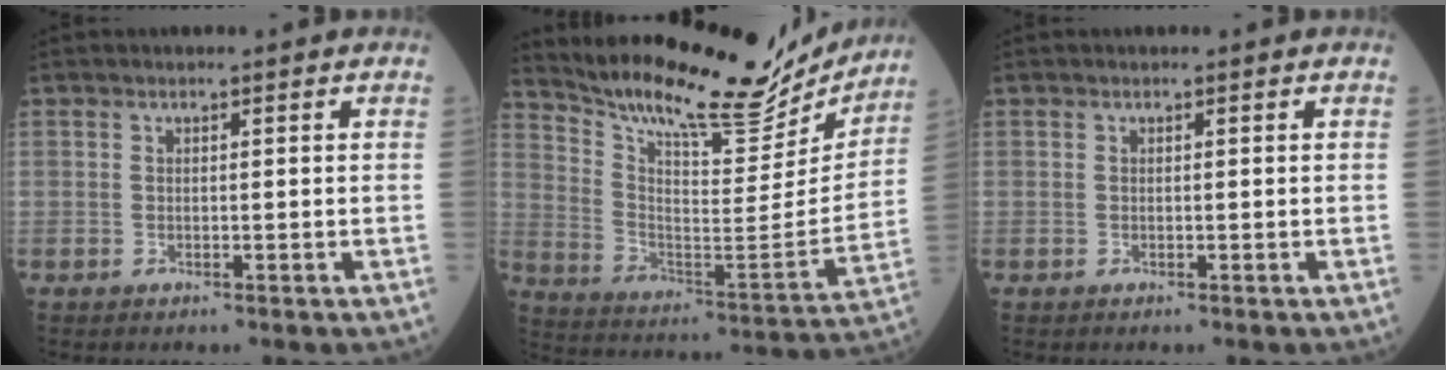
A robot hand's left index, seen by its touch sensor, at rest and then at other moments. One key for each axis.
{"total": 22.8, "fx": 20.5, "fy": 4.6, "fz": 8.9, "tx": -0.157, "ty": -0.038, "tz": 0.304}
{"total": 0.0}